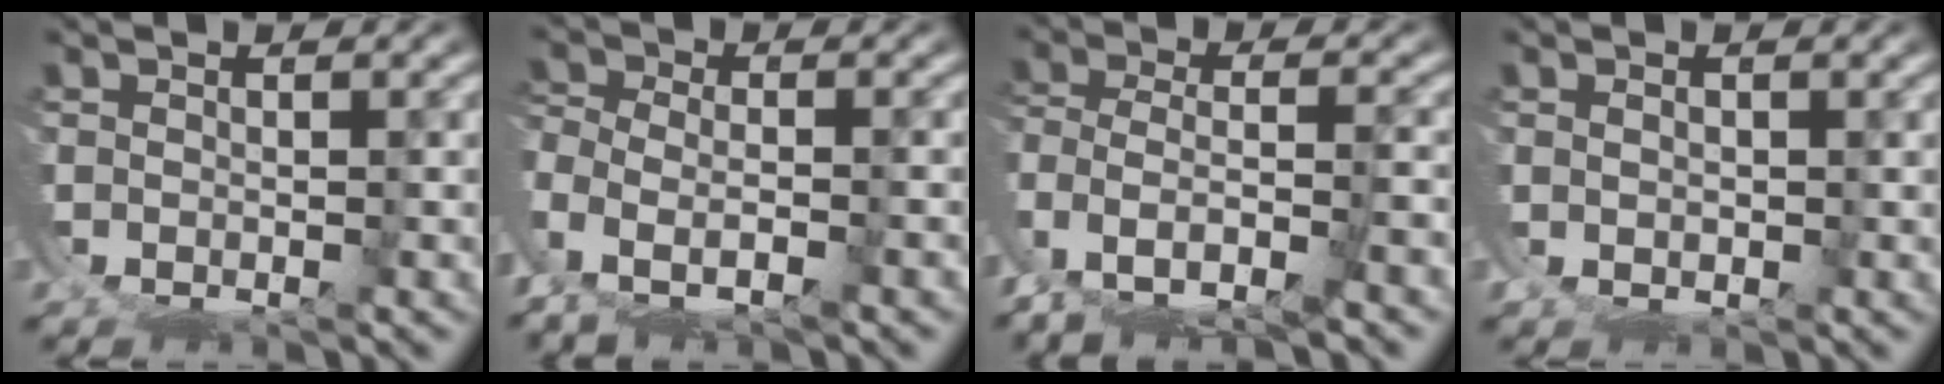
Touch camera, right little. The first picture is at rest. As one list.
[{"total": 3.8, "force": [-1.3, 2.1, 2.8], "torque": [-0.083, -0.027, -0.010]}, {"total": 4.8, "force": [-2.1, 2.5, 3.4], "torque": [-0.097, -0.034, -0.019]}, {"total": 1.2, "force": [1.2, -0.2, 0.2], "torque": [-0.002, 0.000, 0.021]}]